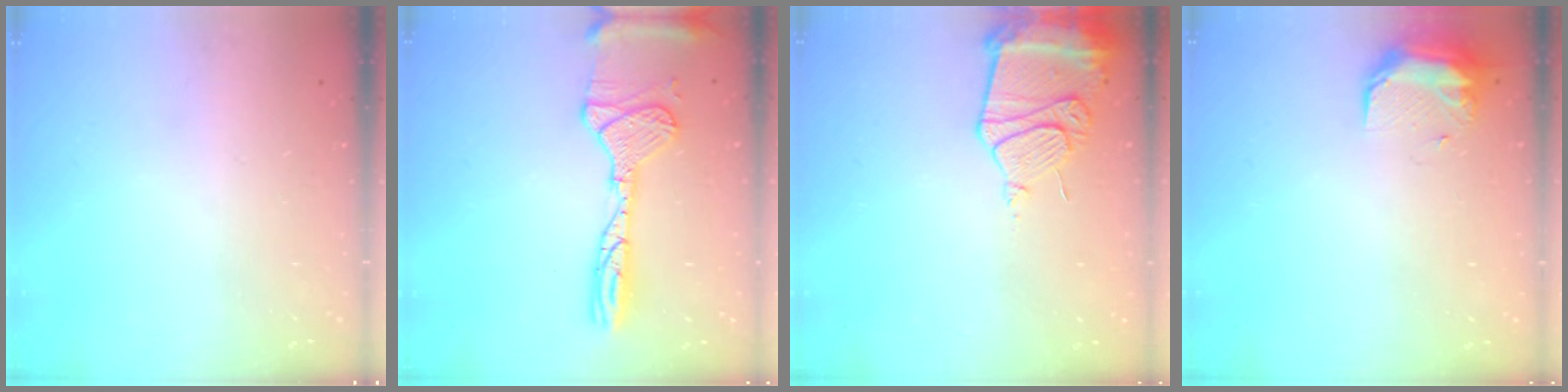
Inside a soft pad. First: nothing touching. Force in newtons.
{"total": 15.3, "press": 15.1, "slide": 2.2}
{"total": 13.6, "press": 13.5, "slide": 1.5}
{"total": 8.7, "press": 8.6, "slide": 1.3}